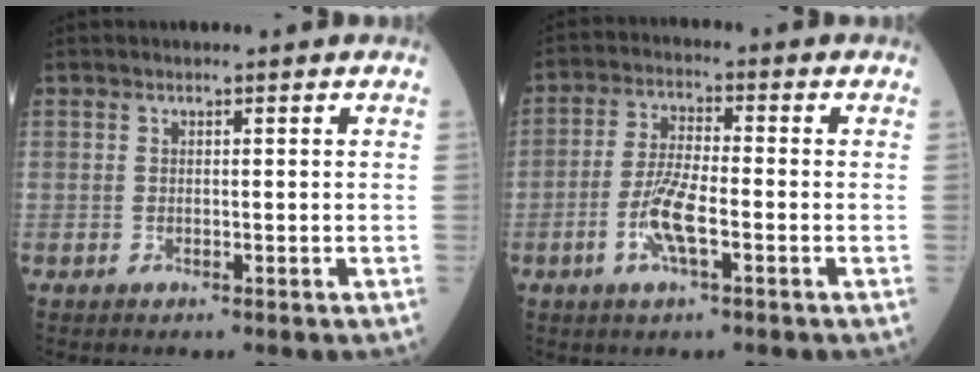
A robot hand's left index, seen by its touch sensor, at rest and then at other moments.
{"total": 6.8, "force": [-2.6, 1.4, 6.1], "torque": [-0.129, -0.007, -0.055]}